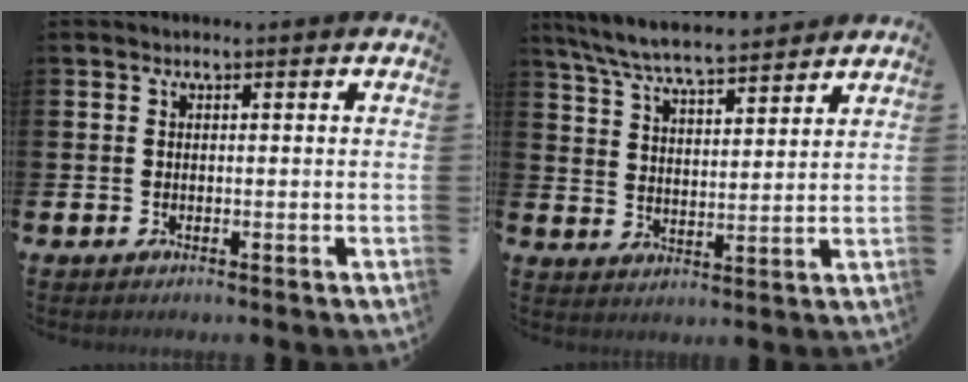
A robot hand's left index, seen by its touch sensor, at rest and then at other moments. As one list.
[{"total": 6.7, "force": [6.4, 0.4, 1.8], "torque": [-0.060, -0.037, 0.114]}]